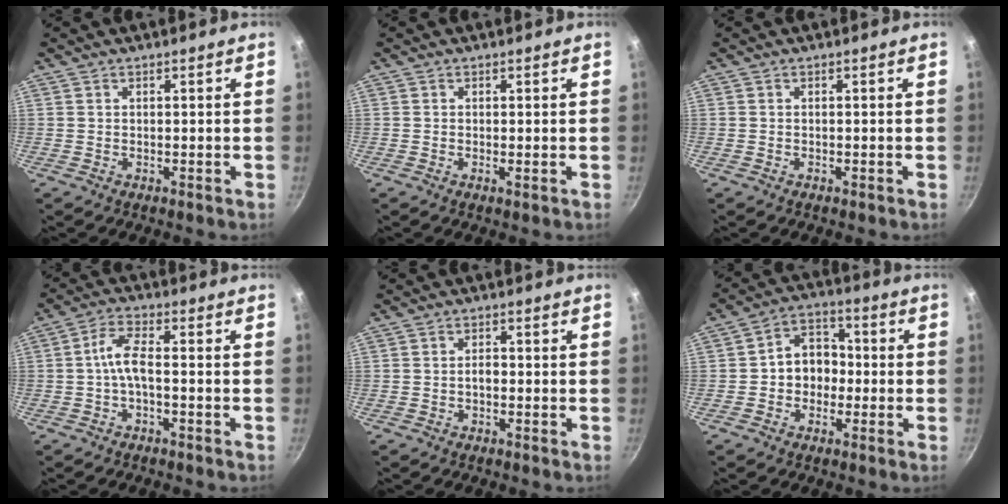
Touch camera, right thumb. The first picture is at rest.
{"total": 0.6, "force": [0.0, 0.1, 0.6], "torque": [-0.012, -0.003, -0.002]}
{"total": 0.0}
{"total": 5.1, "force": [-1.5, 1.7, 4.5], "torque": [-0.103, 0.024, -0.036]}
{"total": 1.7, "force": [-0.5, 1.0, 1.3], "torque": [-0.015, 0.012, -0.010]}
{"total": 8.3, "force": [-1.0, 6.8, 4.7], "torque": [-0.025, 0.031, -0.029]}